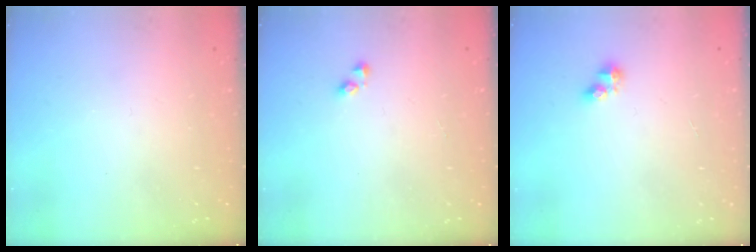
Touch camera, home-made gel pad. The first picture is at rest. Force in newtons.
{"total": 1.8, "press": 1.8, "slide": 0.2}
{"total": 5.0, "press": 5.0, "slide": 0.4}